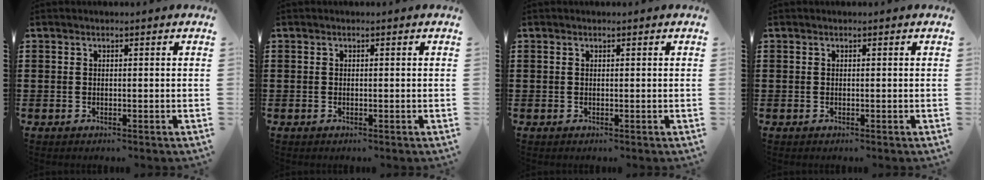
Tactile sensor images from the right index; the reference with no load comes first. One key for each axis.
{"total": 0.0}
{"total": 0.0}
{"total": 0.0}